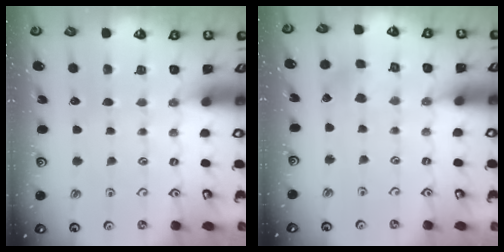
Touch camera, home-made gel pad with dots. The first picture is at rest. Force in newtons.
{"total": 2.2, "press": 2.2, "slide": 0.3}